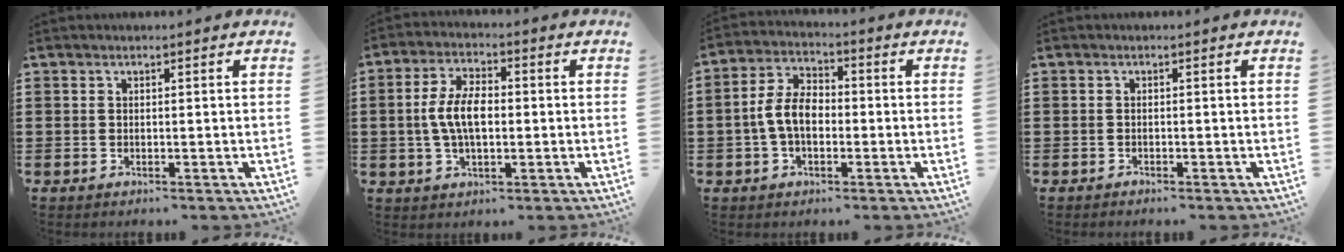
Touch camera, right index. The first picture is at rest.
{"total": 7.2, "force": [-0.2, 3.6, 6.2], "torque": [-0.144, 0.002, -0.013]}
{"total": 6.6, "force": [-1.1, 4.0, 5.2], "torque": [-0.129, 0.000, -0.029]}
{"total": 0.5, "force": [-0.5, 0.0, 0.0], "torque": [0.000, -0.001, -0.011]}